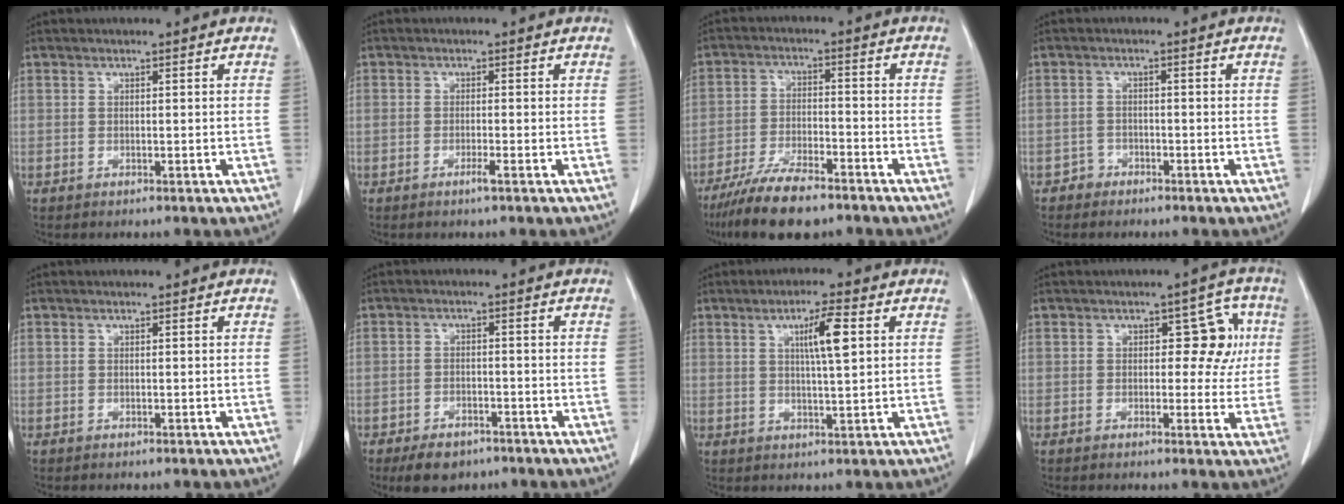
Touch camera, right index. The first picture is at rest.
{"total": 1.6, "force": [-0.9, 0.0, 1.3], "torque": [-0.024, -0.002, -0.017]}
{"total": 10.7, "force": [-8.5, 2.4, 6.1], "torque": [-0.107, -0.023, -0.146]}
{"total": 1.8, "force": [-1.3, 1.2, -0.3], "torque": [0.007, 0.008, -0.029]}
{"total": 0.0}
{"total": 5.7, "force": [-4.1, 3.1, 2.5], "torque": [-0.041, -0.001, -0.061]}
{"total": 5.5, "force": [2.3, 0.3, 5.0], "torque": [-0.083, -0.001, 0.039]}
{"total": 6.4, "force": [1.0, 3.6, 5.2], "torque": [-0.046, 0.029, 0.013]}